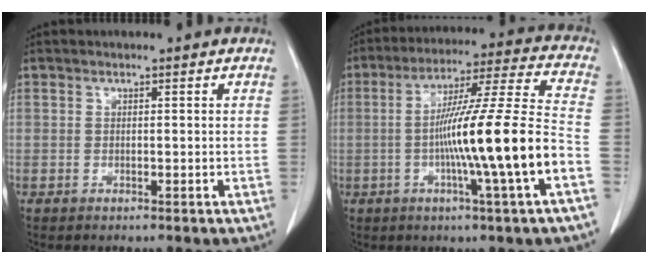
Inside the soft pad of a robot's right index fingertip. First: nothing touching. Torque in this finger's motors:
{"motor_torque": [2.08, -0.06, 1.06, 0.21]}